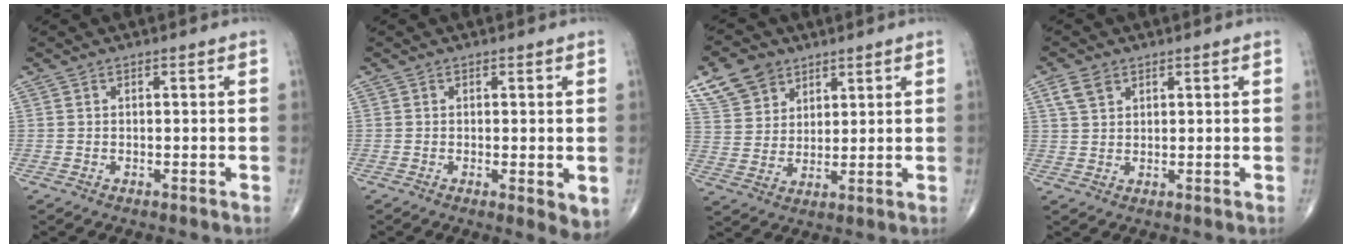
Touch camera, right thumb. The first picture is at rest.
{"total": 3.8, "force": [-0.4, 1.2, 3.6], "torque": [-0.053, -0.013, -0.008]}
{"total": 9.3, "force": [5.8, 6.5, 3.3], "torque": [-0.044, -0.018, 0.116]}
{"total": 3.9, "force": [2.1, 2.6, 2.1], "torque": [-0.038, 0.001, 0.045]}